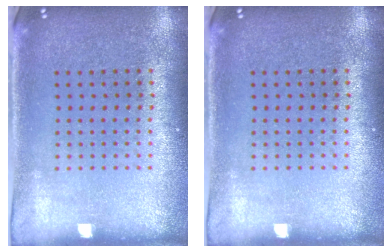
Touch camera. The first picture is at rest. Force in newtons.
{"total": 0.0}